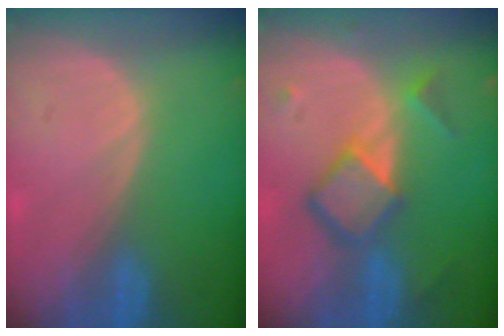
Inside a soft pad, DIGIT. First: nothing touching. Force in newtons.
{"total": 6.8, "press": 5.9, "slide": 3.4}